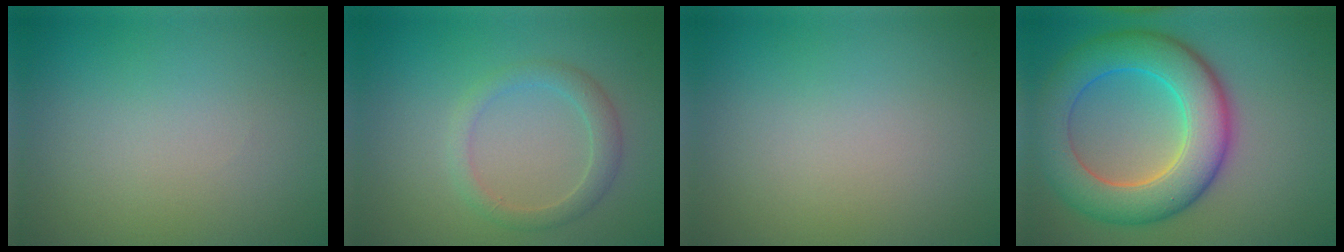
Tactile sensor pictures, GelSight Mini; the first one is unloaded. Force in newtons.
{"total": 2.3, "press": 2.3, "slide": 0.0}
{"total": 0.0}
{"total": 9.1, "press": 9.1, "slide": 0.2}